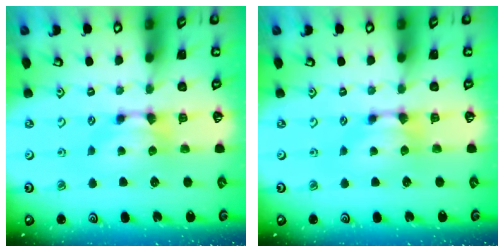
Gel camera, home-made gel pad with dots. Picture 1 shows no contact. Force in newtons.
{"total": 0.0}